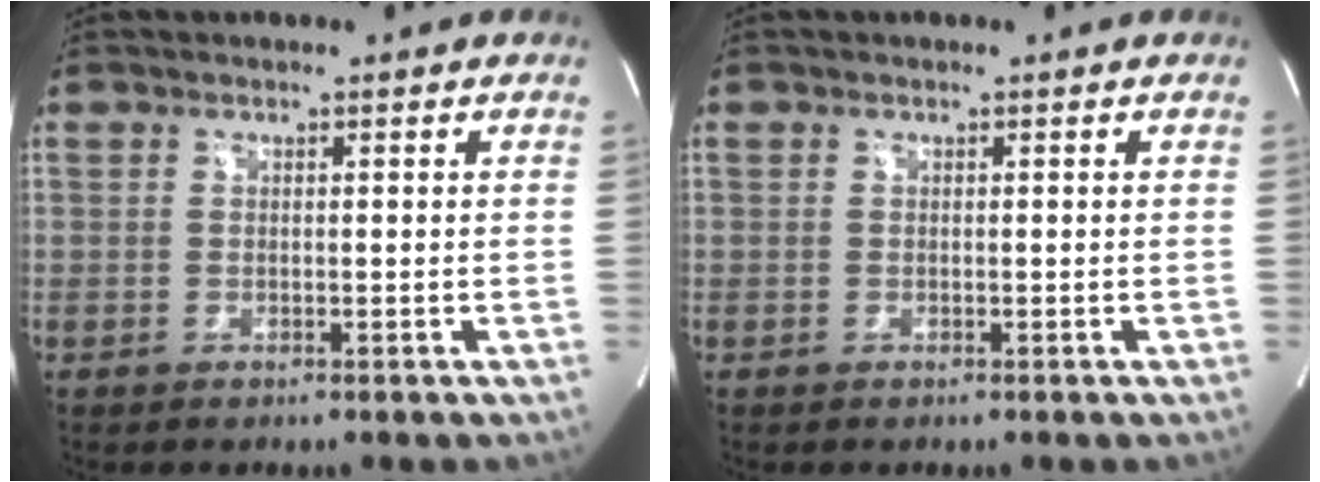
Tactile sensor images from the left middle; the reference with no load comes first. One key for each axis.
{"total": 0.0}